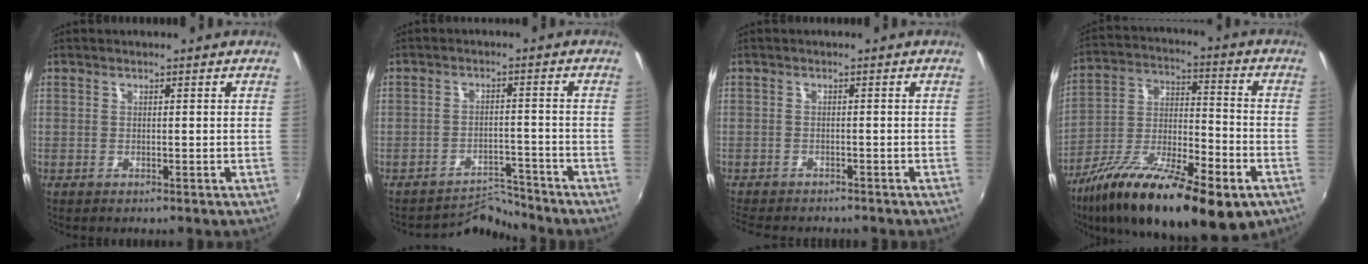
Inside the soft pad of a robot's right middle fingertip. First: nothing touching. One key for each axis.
{"total": 5.0, "fx": -4.8, "fy": -0.2, "fz": -1.4, "tx": 0.012, "ty": 0.017, "tz": -0.076}
{"total": 5.4, "fx": -4.9, "fy": 1.7, "fz": 1.6, "tx": -0.051, "ty": -0.013, "tz": -0.080}
{"total": 25.2, "fx": -14.4, "fy": 8.4, "fz": 18.8, "tx": -0.330, "ty": -0.030, "tz": -0.237}